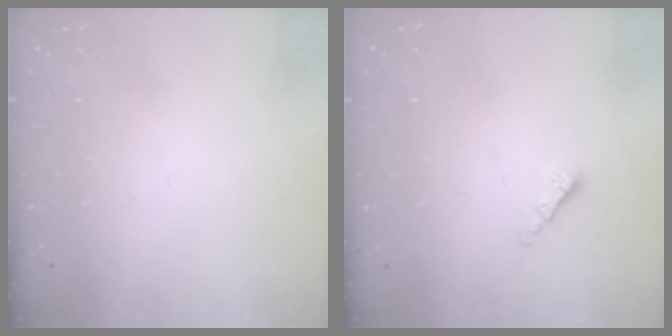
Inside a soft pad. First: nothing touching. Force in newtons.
{"total": 1.3, "press": 1.2, "slide": 0.6}